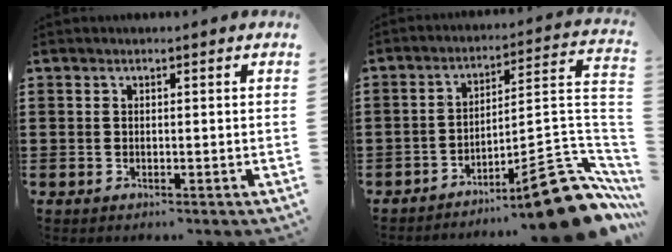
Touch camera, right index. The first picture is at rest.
{"total": 14.6, "force": [-10.1, 3.1, 10.0], "torque": [-0.119, 0.037, -0.172]}